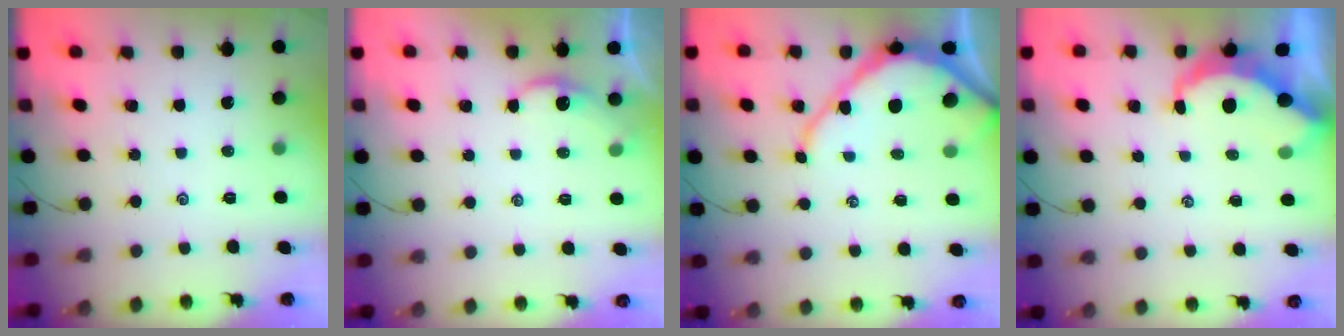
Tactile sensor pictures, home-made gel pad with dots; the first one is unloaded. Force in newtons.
{"total": 1.6, "press": 1.5, "slide": 0.2}
{"total": 9.1, "press": 9.1, "slide": 1.0}
{"total": 5.6, "press": 5.5, "slide": 0.8}